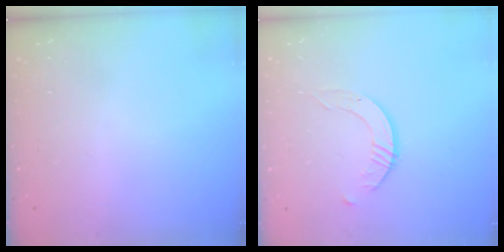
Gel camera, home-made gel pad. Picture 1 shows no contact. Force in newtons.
{"total": 2.4, "press": 2.4, "slide": 0.3}